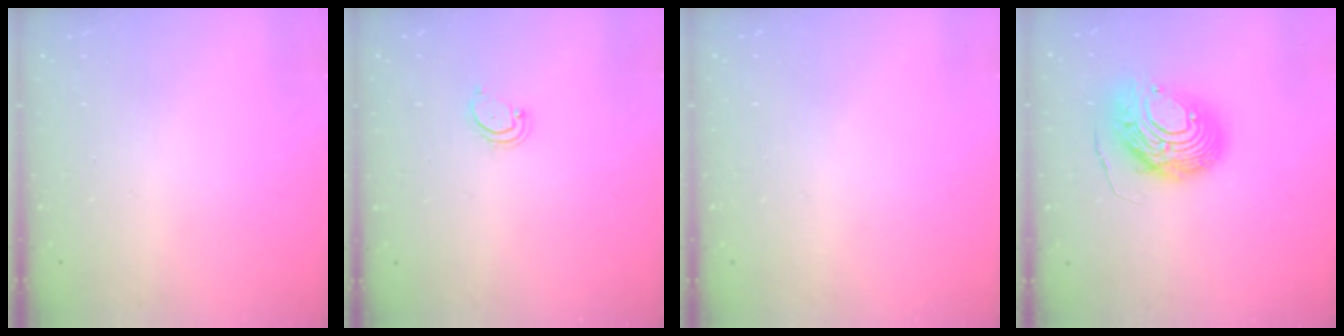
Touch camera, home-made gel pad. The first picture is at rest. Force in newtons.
{"total": 2.5, "press": 2.5, "slide": 0.2}
{"total": 0.0}
{"total": 12.9, "press": 12.8, "slide": 1.3}